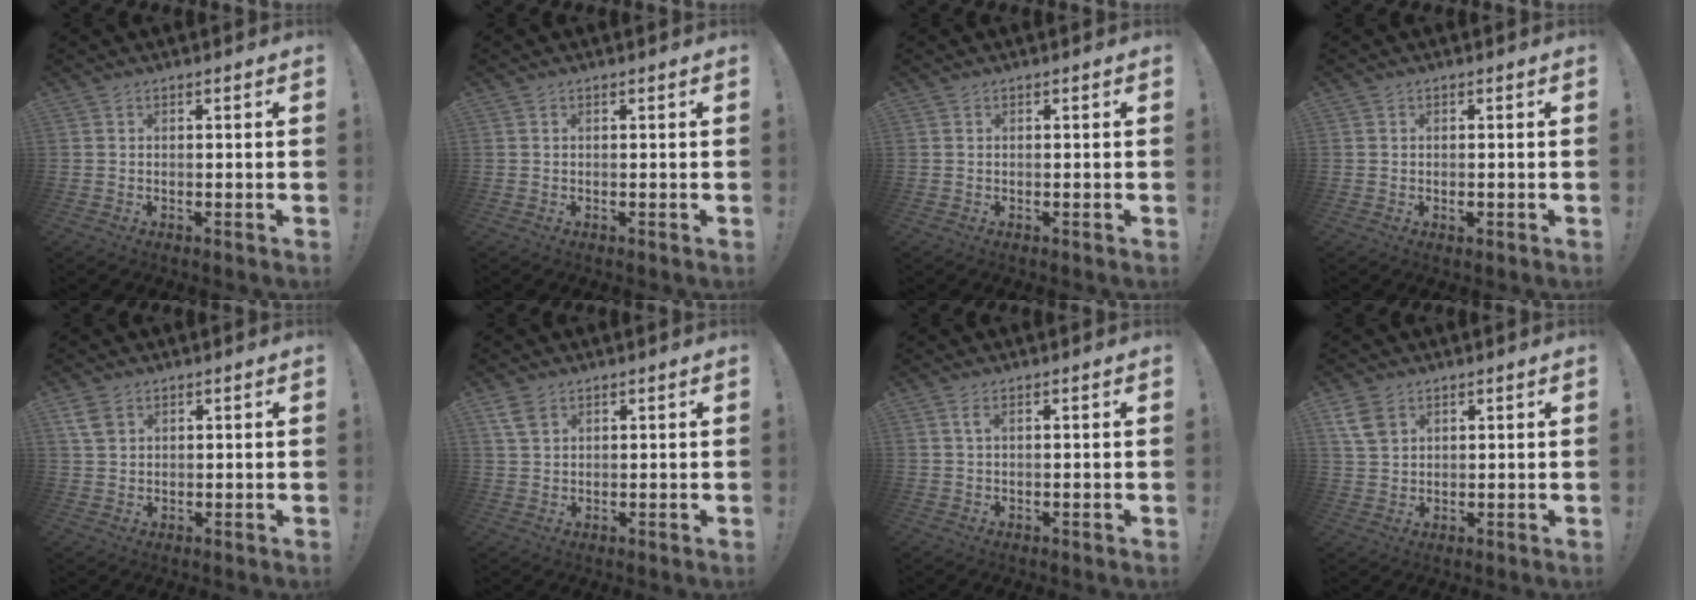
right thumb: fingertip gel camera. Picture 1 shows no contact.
{"total": 0.0}
{"total": 0.0}
{"total": 0.6, "force": [-0.3, 0.3, 0.4], "torque": [-0.005, 0.001, -0.004]}
{"total": 4.7, "force": [2.7, 2.9, 2.5], "torque": [-0.038, -0.007, 0.052]}
{"total": 4.4, "force": [2.8, 2.5, 2.4], "torque": [-0.044, -0.006, 0.054]}
{"total": 2.0, "force": [0.7, 0.5, 1.8], "torque": [-0.037, 0.003, 0.013]}
{"total": 6.9, "force": [3.7, 4.4, 3.7], "torque": [-0.069, -0.009, 0.074]}